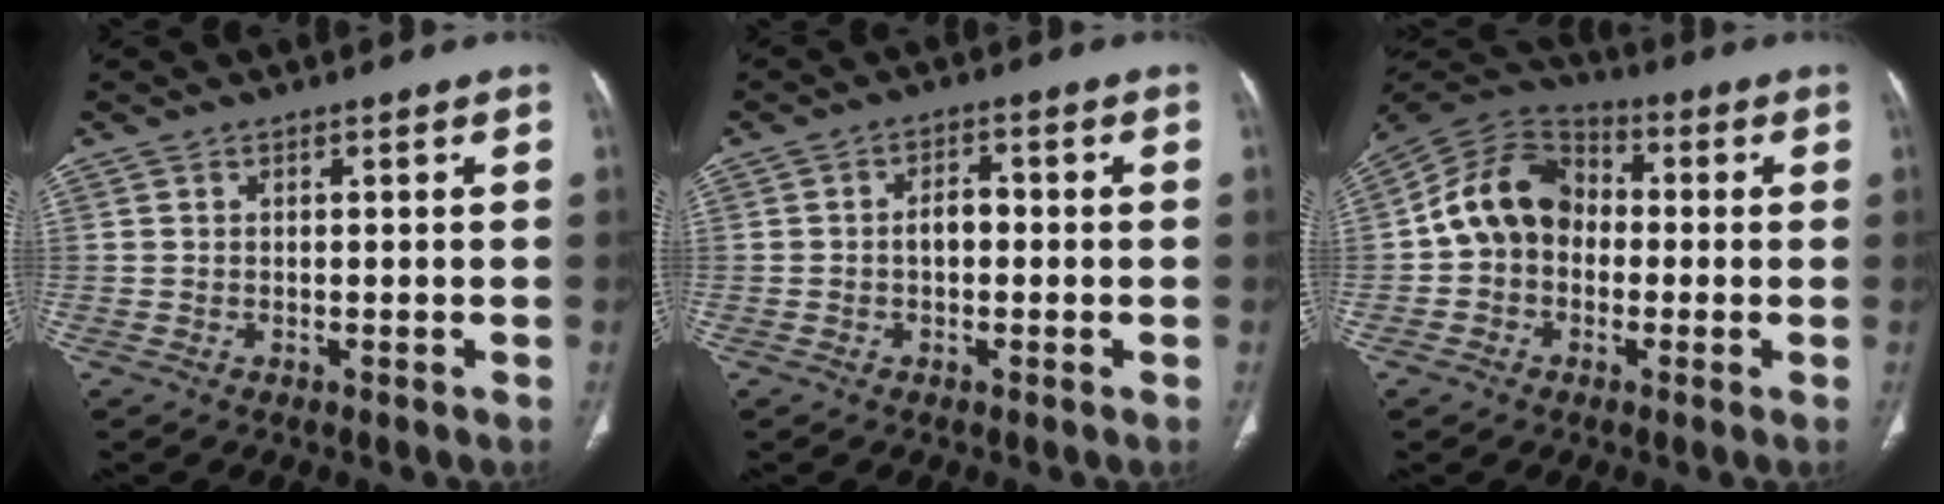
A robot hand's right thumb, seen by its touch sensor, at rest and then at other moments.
{"total": 1.8, "force": [-0.2, 1.2, 1.4], "torque": [-0.018, 0.007, -0.006]}
{"total": 12.5, "force": [-0.5, 10.1, 7.4], "torque": [-0.119, 0.038, -0.026]}